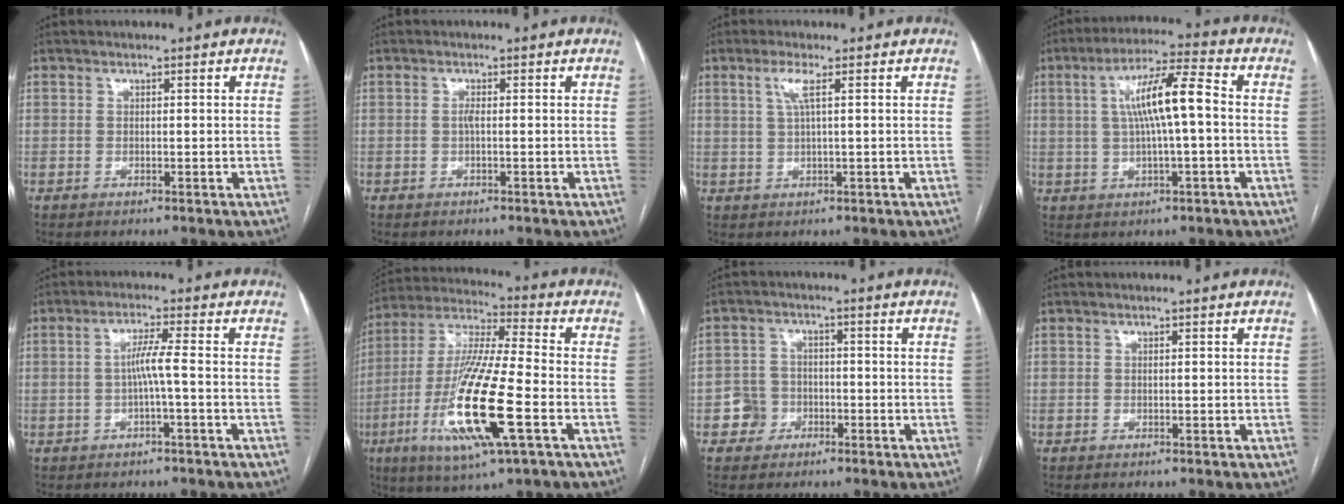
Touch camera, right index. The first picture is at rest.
{"total": 0.7, "force": [-0.3, 0.1, 0.7], "torque": [-0.016, 0.002, -0.007]}
{"total": 2.9, "force": [1.1, 0.0, 2.7], "torque": [-0.063, 0.004, 0.023]}
{"total": 10.0, "force": [0.7, 1.1, 9.9], "torque": [-0.180, 0.021, 0.011]}
{"total": 3.5, "force": [-0.8, -0.4, 3.4], "torque": [-0.062, 0.009, -0.010]}
{"total": 19.6, "force": [-6.3, 1.8, 18.5], "torque": [-0.389, -0.026, -0.115]}
{"total": 4.2, "force": [-2.0, 3.6, 0.5], "torque": [-0.004, 0.021, -0.033]}
{"total": 0.0}